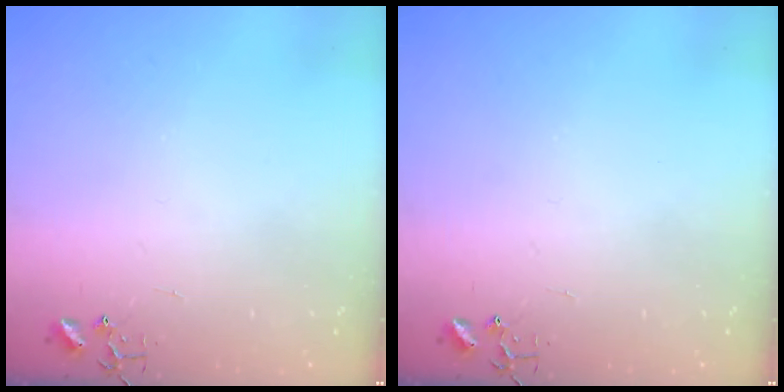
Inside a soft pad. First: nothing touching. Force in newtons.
{"total": 0.0}